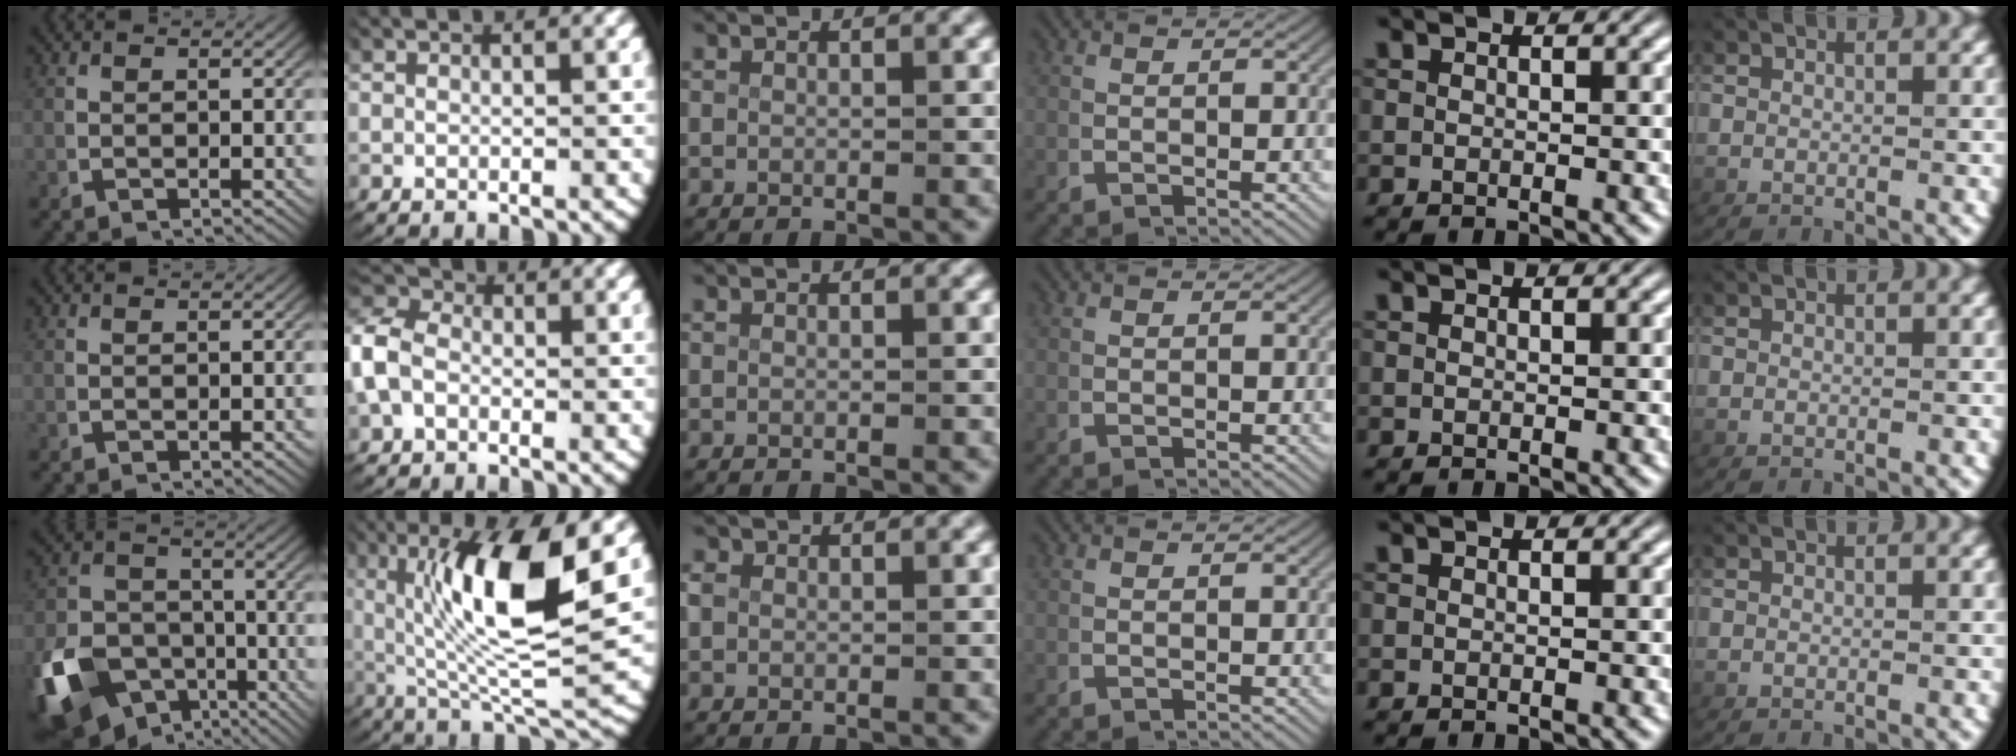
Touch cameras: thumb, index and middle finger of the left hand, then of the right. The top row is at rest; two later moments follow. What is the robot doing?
{"motion": "lift_and_place", "object": "scissors"}